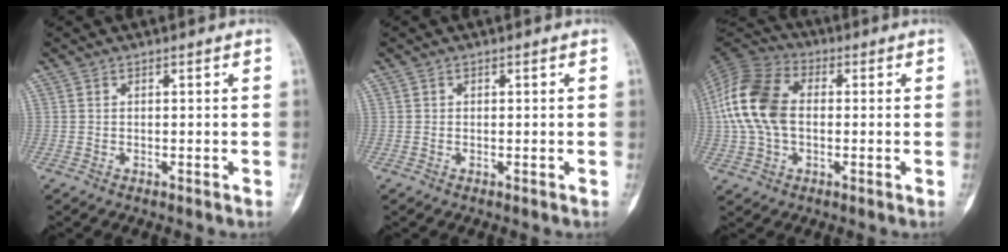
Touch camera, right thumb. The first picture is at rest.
{"total": 0.0}
{"total": 14.4, "force": [0.4, 9.5, 10.8], "torque": [-0.219, 0.028, -0.002]}